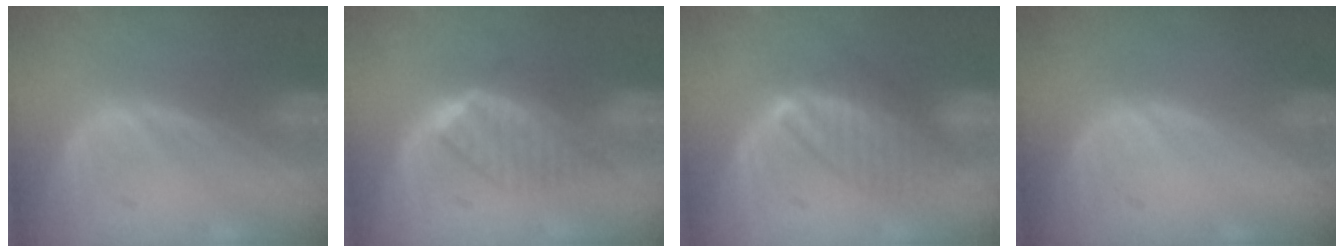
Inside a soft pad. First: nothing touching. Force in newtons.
{"total": 6.5, "press": 5.5, "slide": 3.4}
{"total": 5.7, "press": 5.6, "slide": 0.6}
{"total": 0.0}